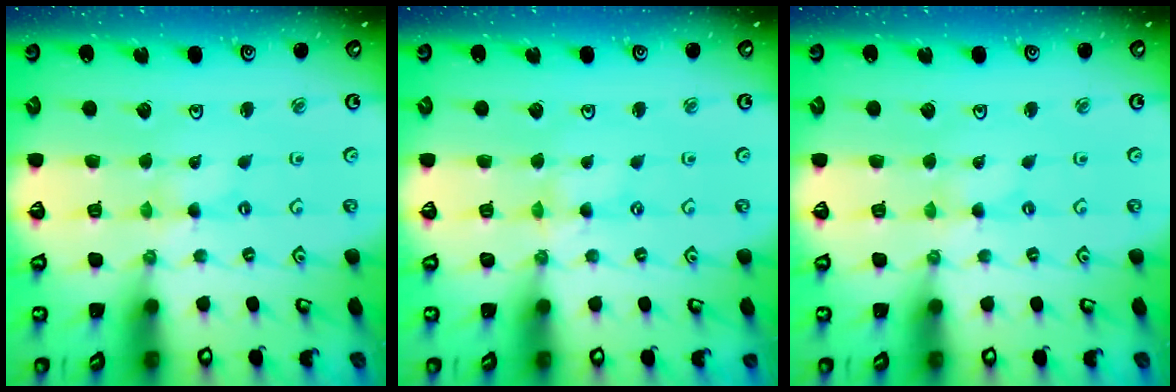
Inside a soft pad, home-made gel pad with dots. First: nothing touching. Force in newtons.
{"total": 0.0}
{"total": 0.0}